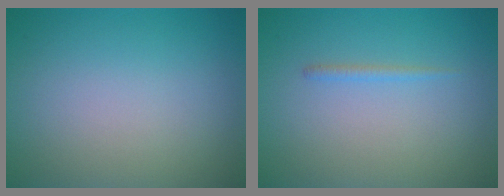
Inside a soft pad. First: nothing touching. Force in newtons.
{"total": 0.8, "press": 0.8, "slide": 0.1}